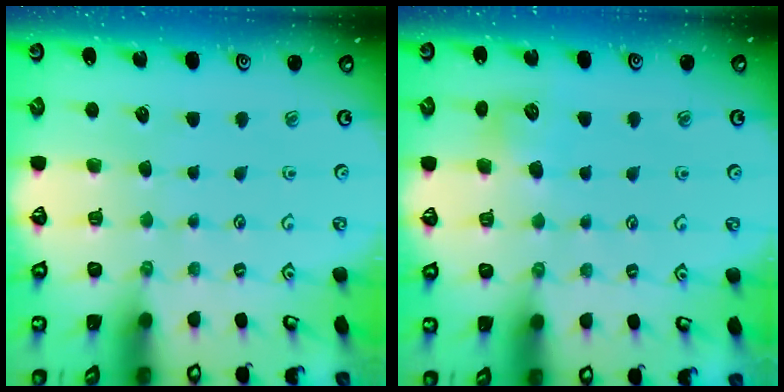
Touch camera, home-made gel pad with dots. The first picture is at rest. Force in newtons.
{"total": 8.5, "press": 8.5, "slide": 0.7}